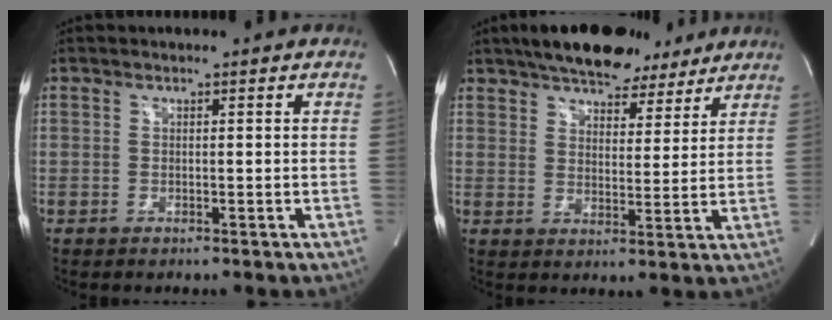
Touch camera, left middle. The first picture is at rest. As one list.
[{"total": 14.5, "force": [11.6, 5.9, 6.5], "torque": [-0.094, 0.021, 0.168]}]